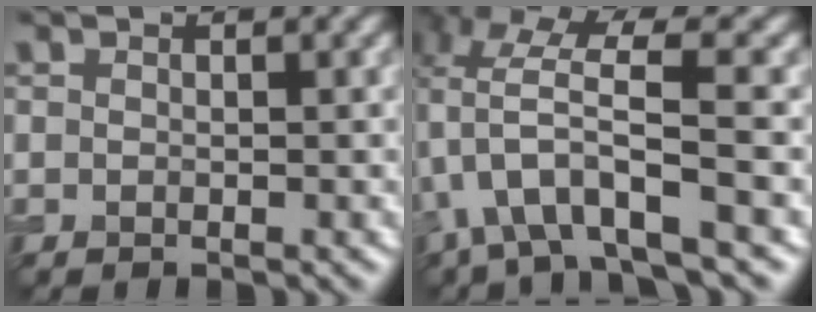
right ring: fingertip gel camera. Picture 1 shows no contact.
{"total": 7.2, "force": [-0.3, 2.2, 6.8], "torque": [-0.137, 0.001, -0.014]}